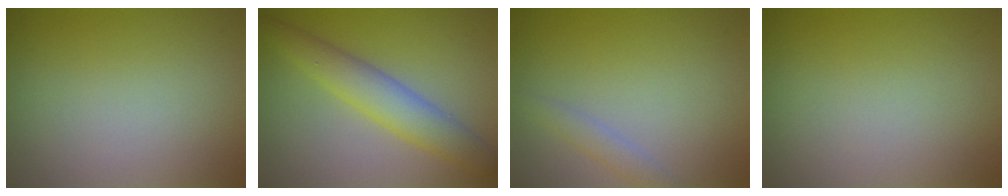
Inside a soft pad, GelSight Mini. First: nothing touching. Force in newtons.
{"total": 4.4, "press": 4.4, "slide": 0.2}
{"total": 1.5, "press": 1.5, "slide": 0.1}
{"total": 0.0}